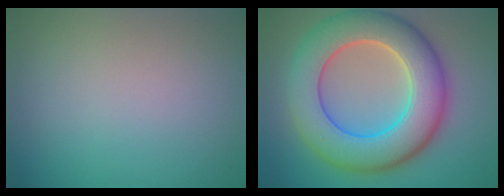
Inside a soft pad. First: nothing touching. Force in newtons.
{"total": 10.6, "press": 10.5, "slide": 0.6}